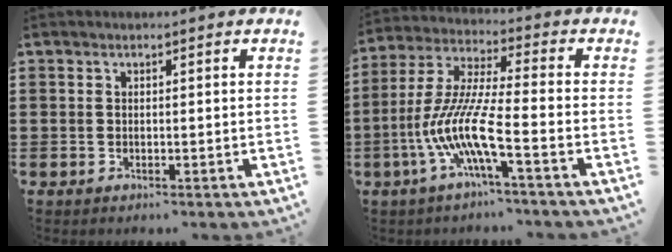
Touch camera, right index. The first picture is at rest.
{"total": 10.4, "force": [-4.9, 1.2, 9.2], "torque": [-0.220, -0.018, -0.105]}